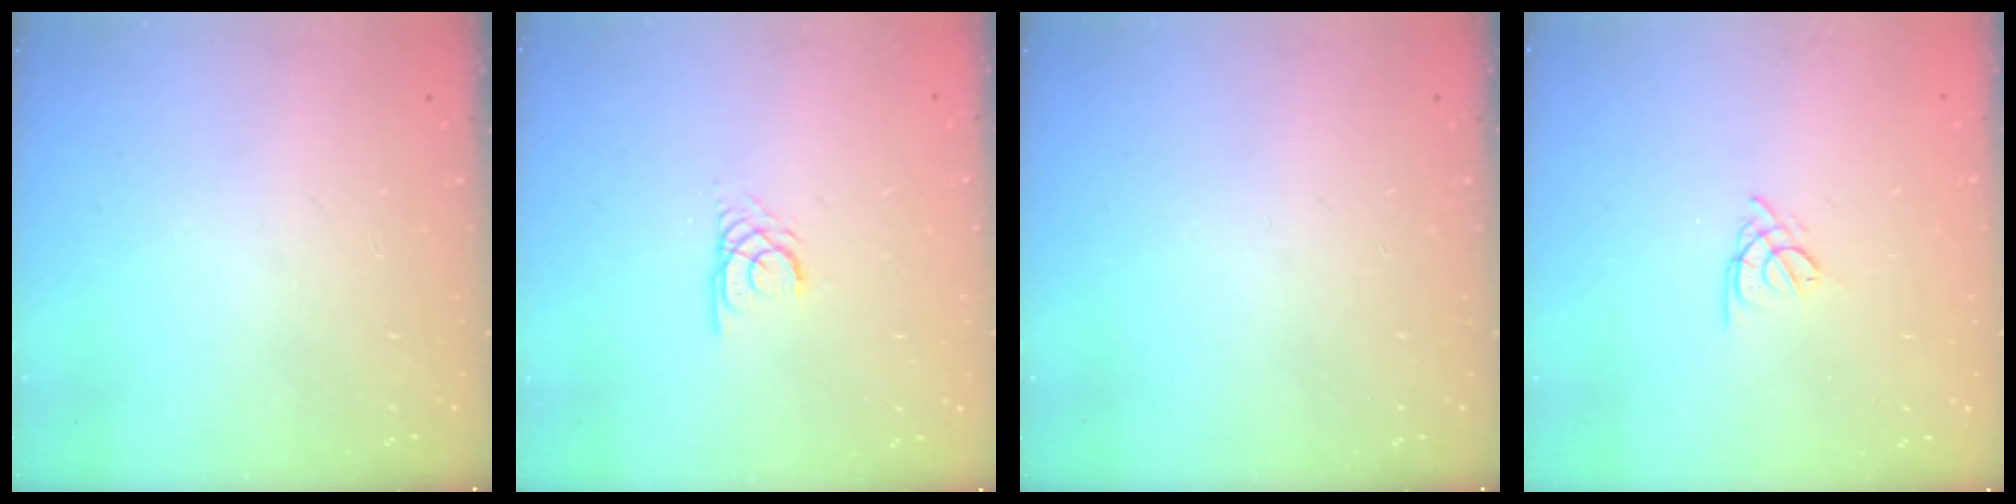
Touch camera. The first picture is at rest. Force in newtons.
{"total": 2.2, "press": 2.2, "slide": 0.3}
{"total": 0.0}
{"total": 3.4, "press": 3.3, "slide": 0.6}